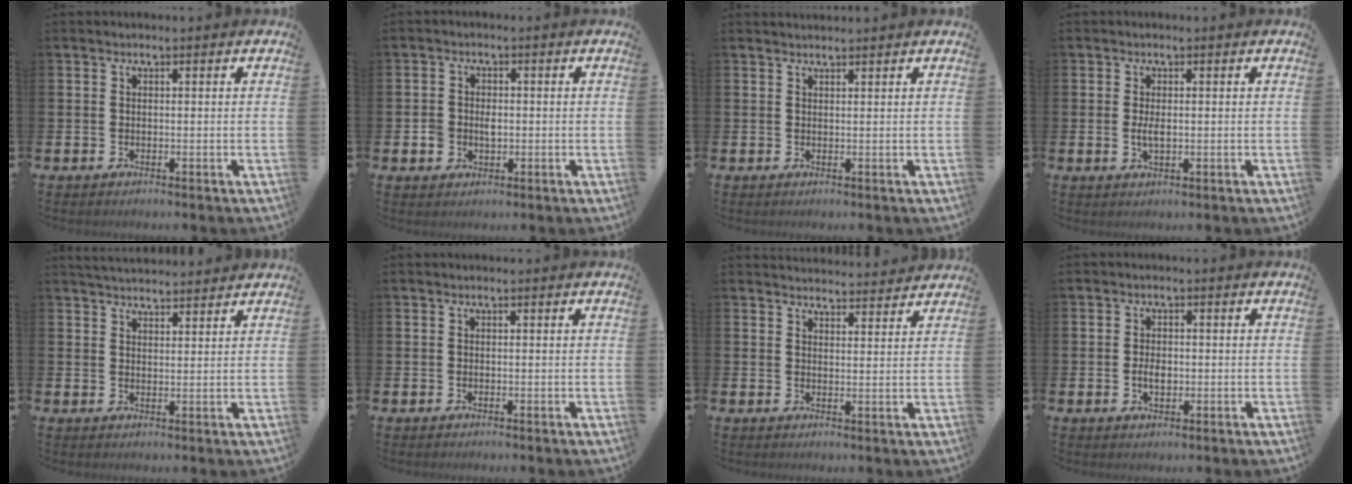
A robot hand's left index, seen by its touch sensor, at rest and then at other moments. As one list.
[{"total": 2.5, "force": [-0.3, 2.2, 1.2], "torque": [-0.016, 0.004, -0.012]}, {"total": 1.0, "force": [1.0, 0.0, 0.1], "torque": [0.006, -0.003, 0.017]}, {"total": 2.0, "force": [0.1, 0.9, 1.9], "torque": [-0.034, 0.000, 0.000]}, {"total": 3.6, "force": [3.6, 0.3, 0.2], "torque": [-0.011, -0.017, 0.067]}, {"total": 0.0}, {"total": 3.6, "force": [3.6, 0.3, -0.1], "torque": [0.002, -0.025, 0.065]}, {"total": 2.4, "force": [-0.2, 1.5, 1.9], "torque": [-0.018, -0.002, -0.008]}]